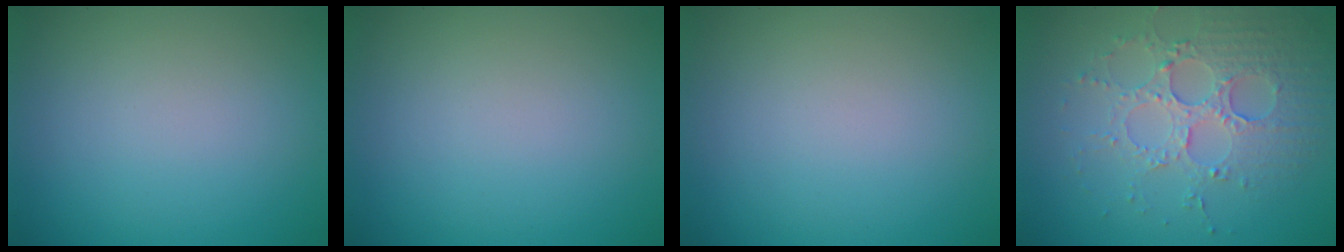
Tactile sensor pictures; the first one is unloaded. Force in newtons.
{"total": 0.0}
{"total": 0.0}
{"total": 4.1, "press": 3.9, "slide": 1.3}